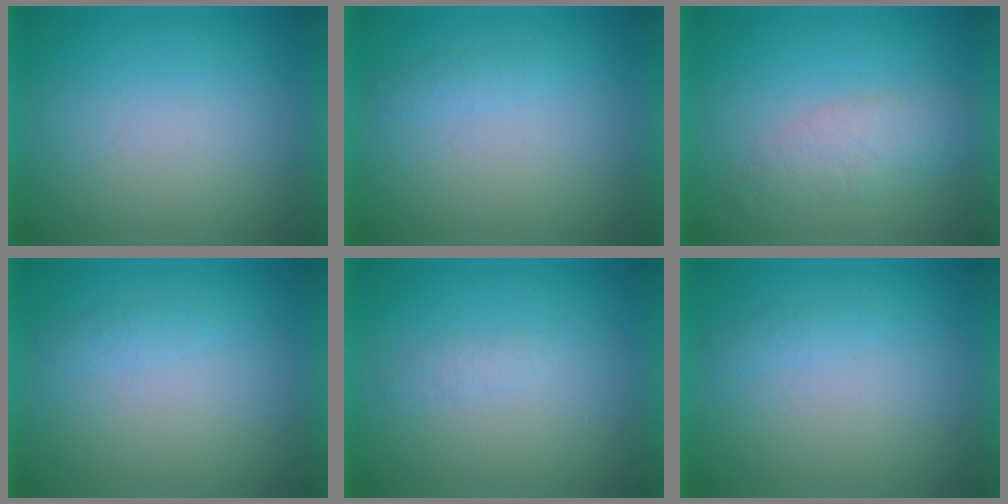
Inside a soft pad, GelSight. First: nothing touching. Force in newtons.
{"total": 1.3}
{"total": 2.9}
{"total": 1.4}
{"total": 1.2}
{"total": 1.2}